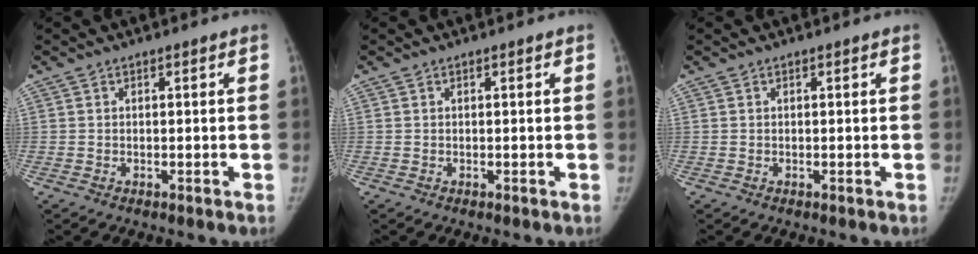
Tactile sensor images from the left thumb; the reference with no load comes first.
{"total": 0.0}
{"total": 0.0}